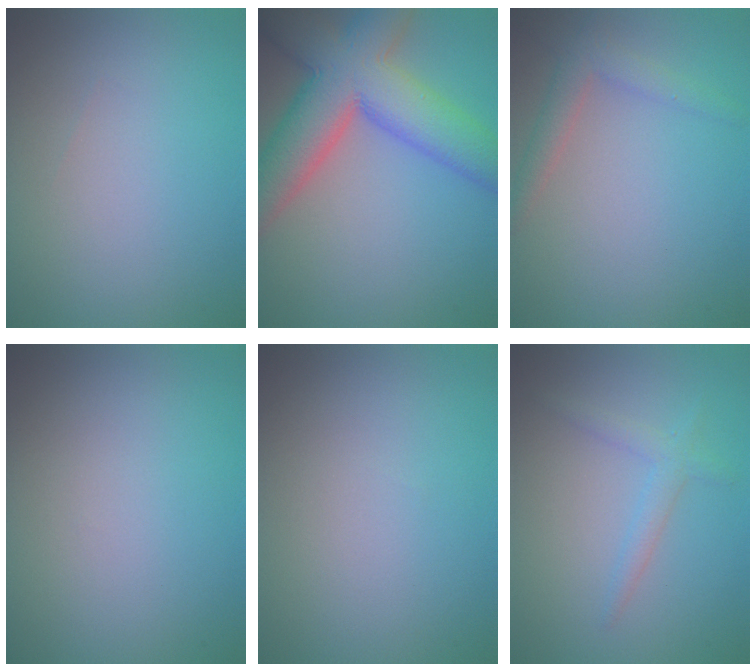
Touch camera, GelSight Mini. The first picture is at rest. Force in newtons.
{"total": 10.7, "press": 10.7, "slide": 0.5}
{"total": 2.3, "press": 2.3, "slide": 0.1}
{"total": 0.0}
{"total": 0.0}
{"total": 1.7, "press": 1.7, "slide": 0.1}